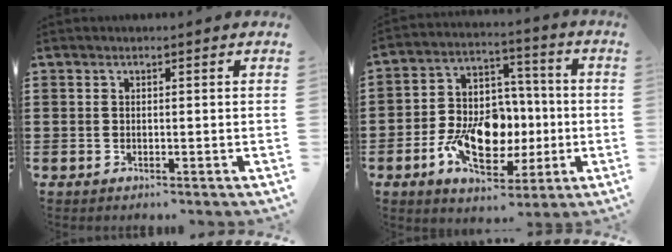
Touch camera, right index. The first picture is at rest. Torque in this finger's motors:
{"motor_torque": [2.14, 0.00, 1.05, 0.21]}